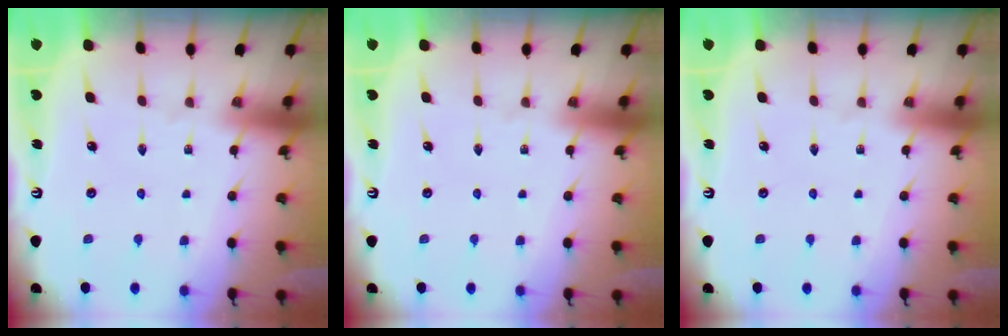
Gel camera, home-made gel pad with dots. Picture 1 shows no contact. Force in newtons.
{"total": 0.0}
{"total": 0.0}